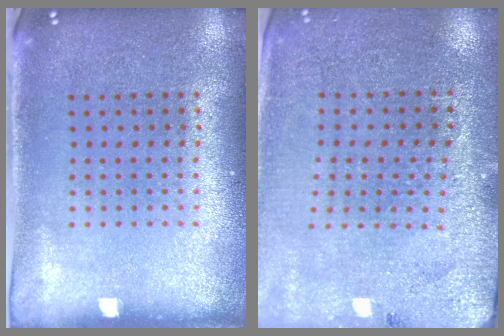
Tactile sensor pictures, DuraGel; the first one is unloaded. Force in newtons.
{"total": 2.8, "press": 2.8, "slide": 0.3}